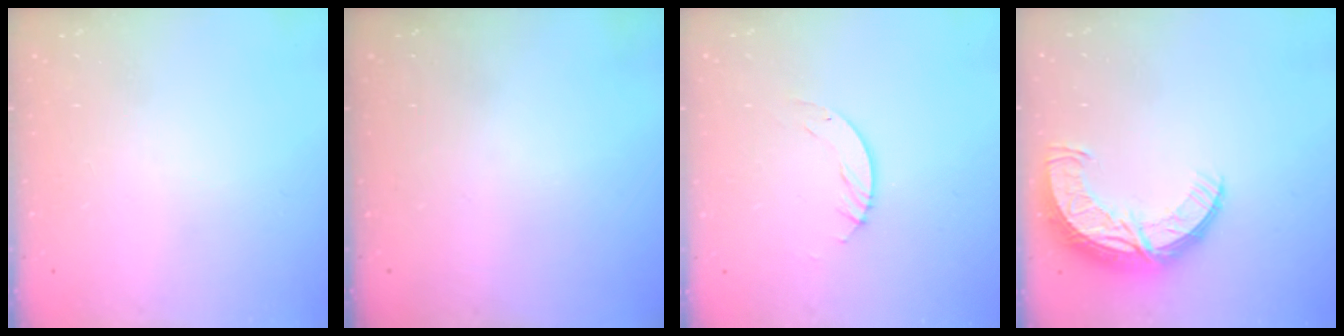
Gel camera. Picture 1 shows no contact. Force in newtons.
{"total": 0.0}
{"total": 4.0, "press": 4.0, "slide": 0.3}
{"total": 11.7, "press": 11.7, "slide": 0.9}